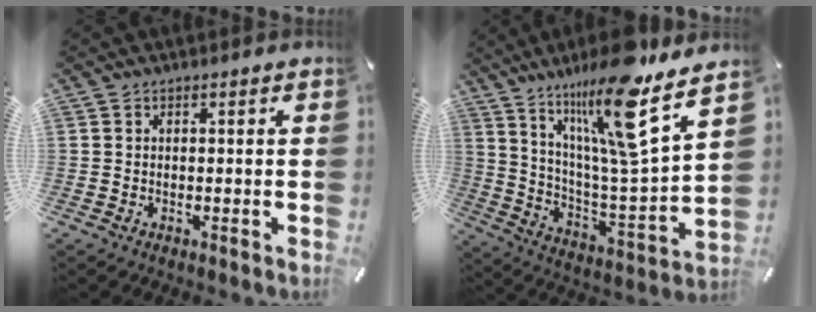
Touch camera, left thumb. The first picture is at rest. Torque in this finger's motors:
{"motor_torque": [3.62, 1.39, 1.37, -1.40, 0.60]}